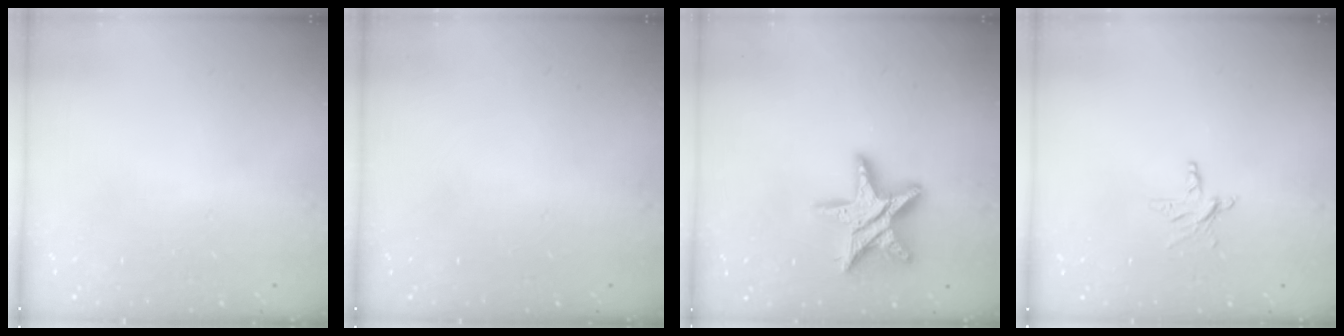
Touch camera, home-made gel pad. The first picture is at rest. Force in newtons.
{"total": 0.0}
{"total": 14.5, "press": 14.5, "slide": 0.6}
{"total": 3.9, "press": 3.8, "slide": 0.3}